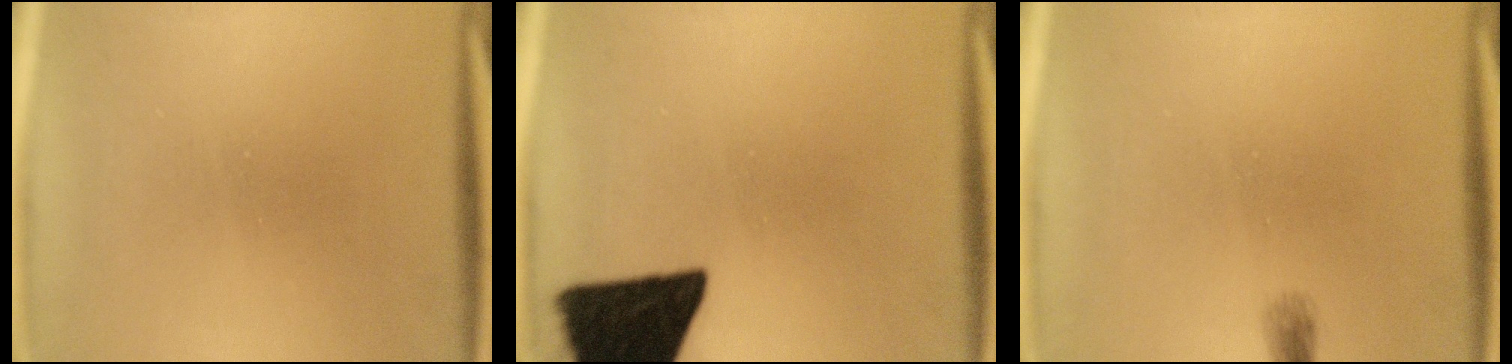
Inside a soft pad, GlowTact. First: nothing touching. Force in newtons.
{"total": 18.1}
{"total": 0.6}